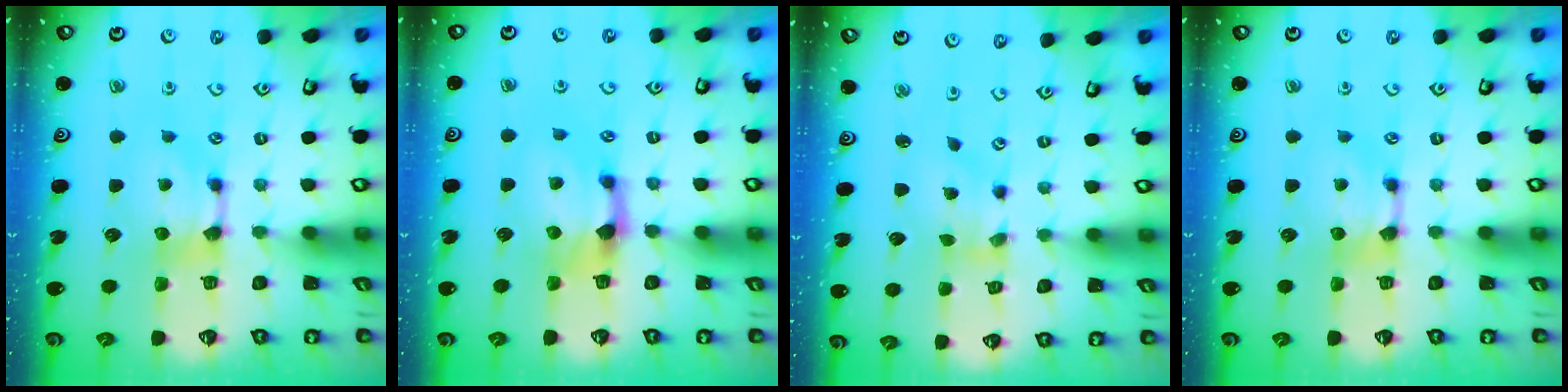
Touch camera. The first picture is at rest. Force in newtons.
{"total": 2.5, "press": 2.0, "slide": 1.5}
{"total": 1.6, "press": 0.6, "slide": 1.5}
{"total": 0.0}